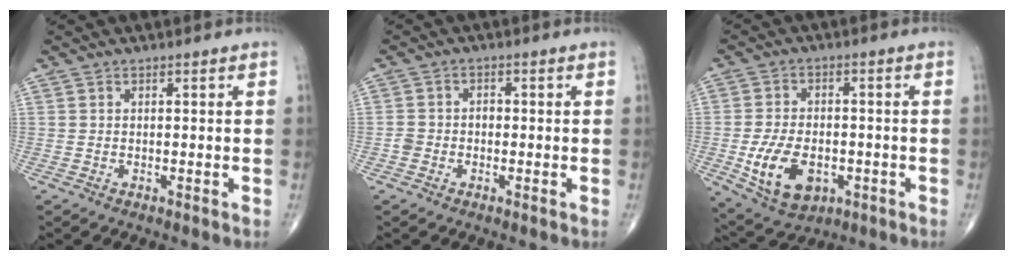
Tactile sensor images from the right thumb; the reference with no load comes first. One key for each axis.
{"total": 2.5, "fx": -0.8, "fy": 2.1, "fz": 0.9, "tx": -0.007, "ty": 0.015, "tz": -0.019}
{"total": 11.9, "fx": -3.3, "fy": 7.6, "fz": 8.6, "tx": -0.144, "ty": 0.006, "tz": -0.042}